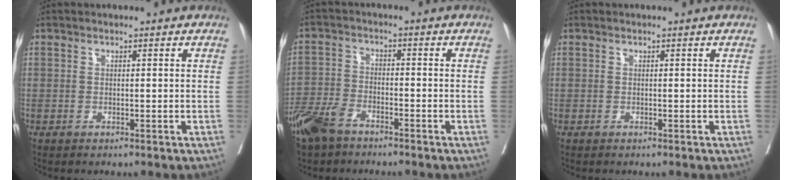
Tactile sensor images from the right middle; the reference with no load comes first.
{"total": 6.7, "force": [-5.2, 2.6, 3.3], "torque": [-0.079, -0.009, -0.102]}
{"total": 0.0}